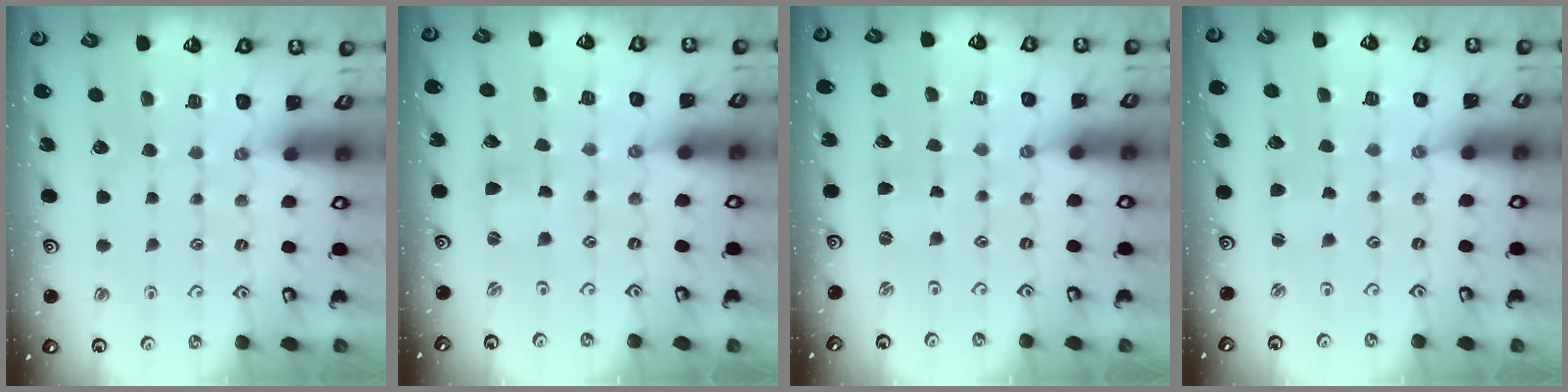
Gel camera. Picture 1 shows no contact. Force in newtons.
{"total": 0.0}
{"total": 0.5, "press": 0.4, "slide": 0.3}
{"total": 1.8, "press": 1.8, "slide": 0.2}